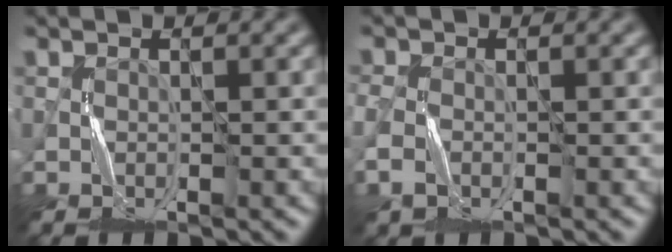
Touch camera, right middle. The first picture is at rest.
{"total": 2.9, "force": [-1.3, 2.1, 1.6], "torque": [-0.050, -0.007, -0.029]}